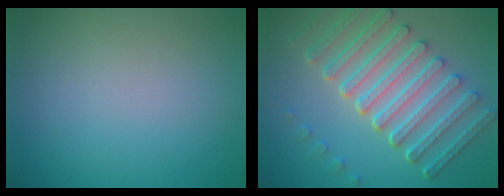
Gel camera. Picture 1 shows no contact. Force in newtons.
{"total": 7.9, "press": 6.1, "slide": 5.0}